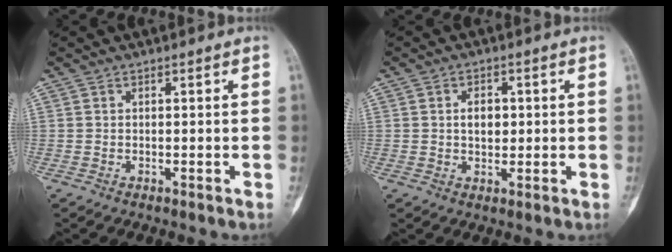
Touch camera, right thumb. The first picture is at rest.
{"total": 4.0, "force": [0.5, 2.6, 2.9], "torque": [-0.030, -0.003, 0.007]}